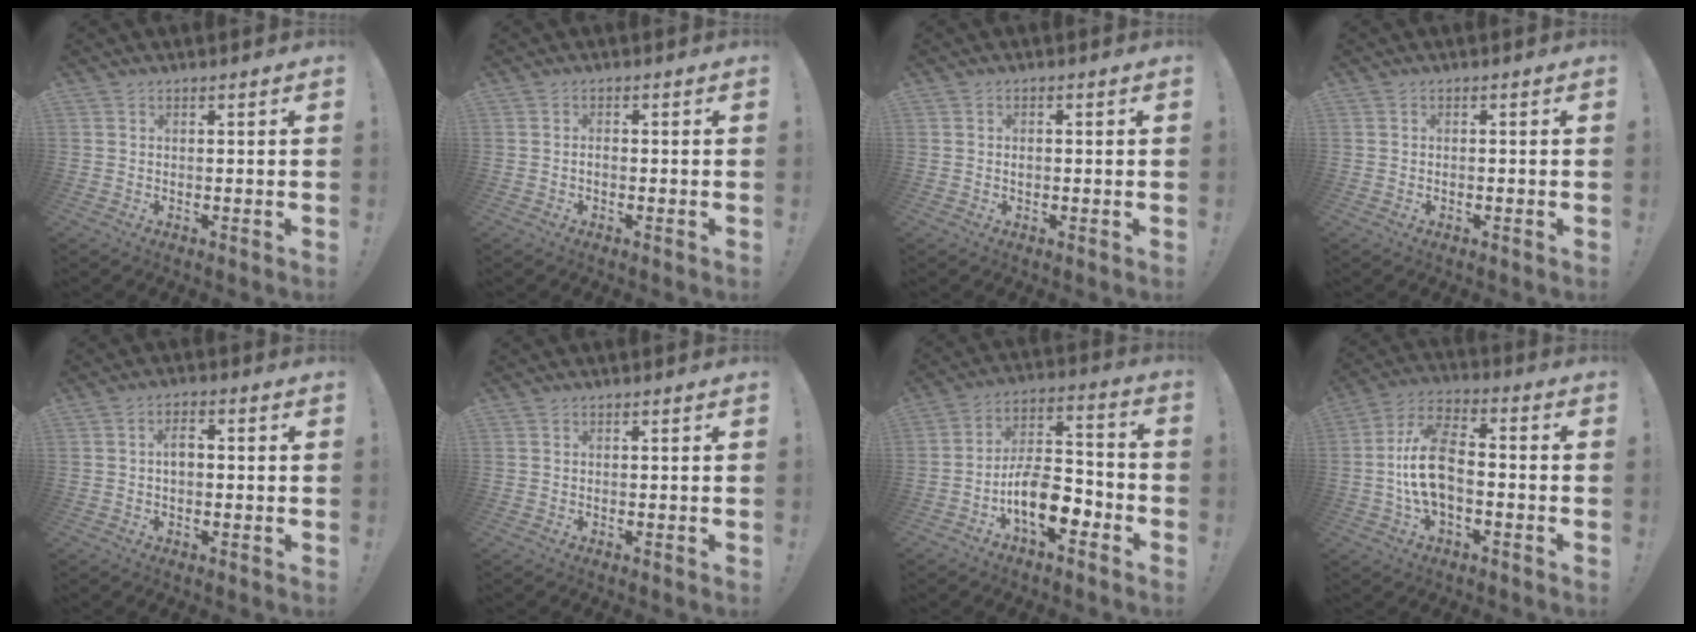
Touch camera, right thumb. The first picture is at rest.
{"total": 1.2, "force": [-0.9, 0.4, 0.8], "torque": [-0.022, 0.005, -0.015]}
{"total": 0.7, "force": [-0.4, 0.4, 0.4], "torque": [-0.011, 0.003, -0.007]}
{"total": 0.8, "force": [-0.6, 0.2, 0.5], "torque": [-0.012, 0.002, -0.009]}
{"total": 3.3, "force": [-0.2, 1.8, 2.8], "torque": [-0.048, 0.009, -0.007]}
{"total": 0.0}
{"total": 13.7, "force": [-6.7, 7.0, 9.7], "torque": [-0.166, 0.034, -0.109]}
{"total": 13.3, "force": [-2.4, 7.0, 11.1], "torque": [-0.224, 0.014, -0.047]}